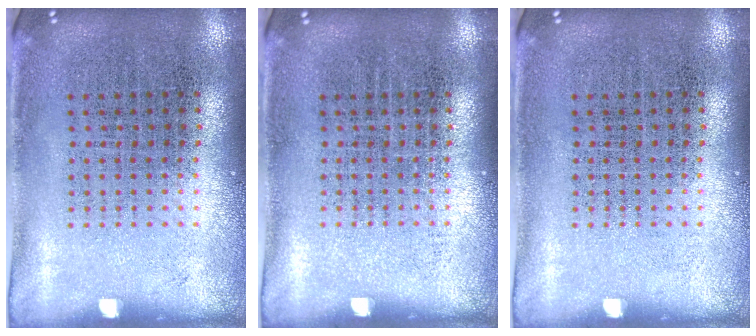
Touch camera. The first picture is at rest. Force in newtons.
{"total": 0.0}
{"total": 0.0}